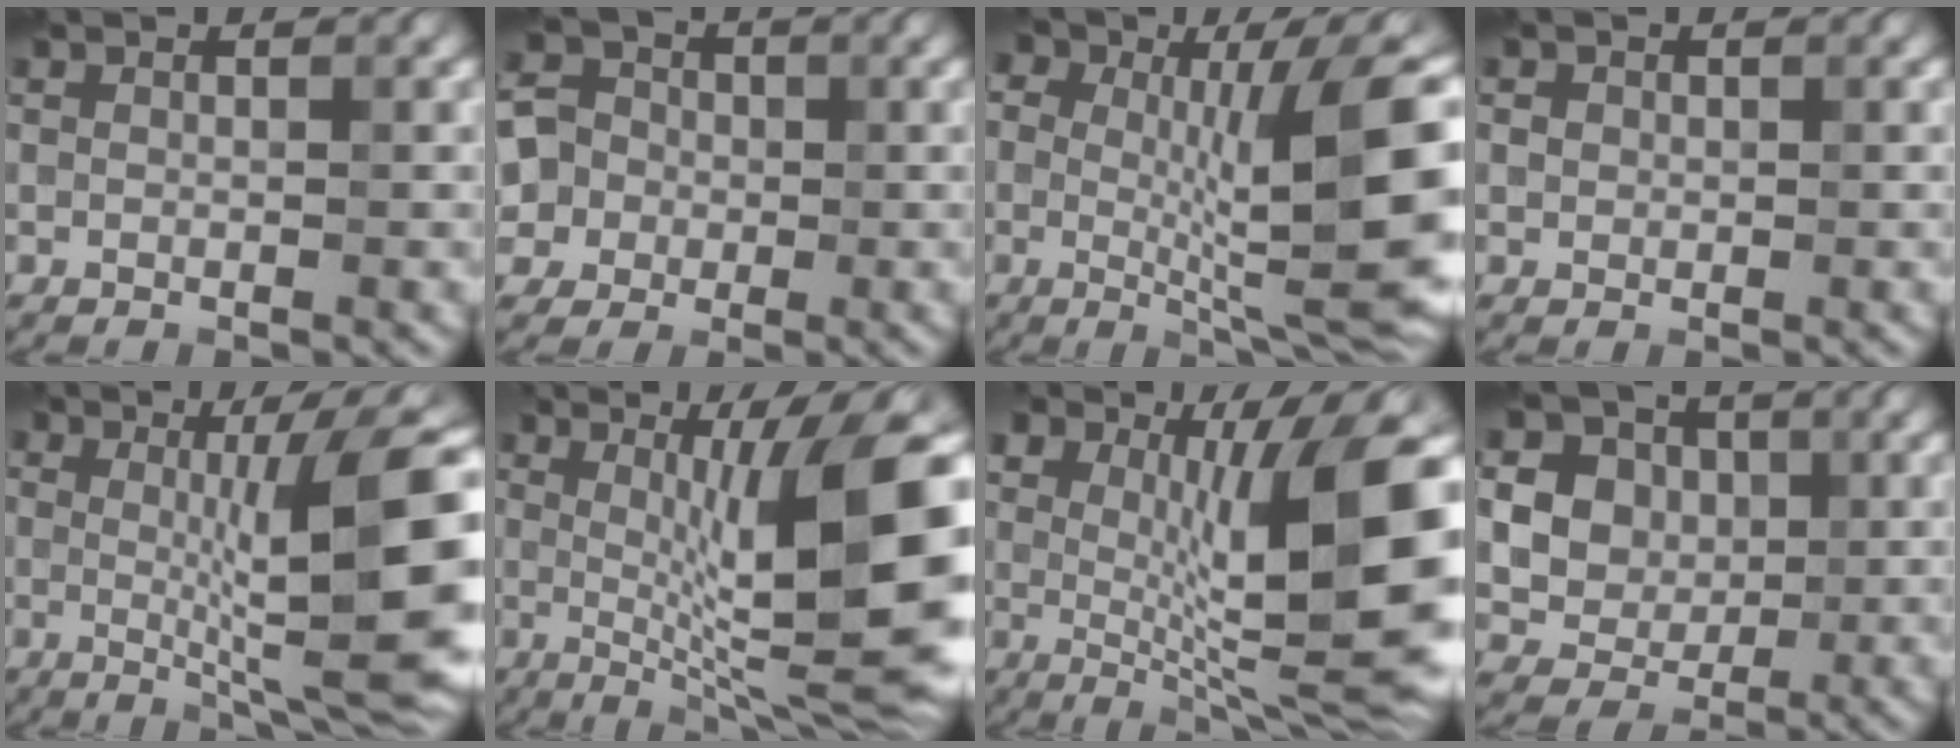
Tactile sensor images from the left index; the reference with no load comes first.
{"total": 7.3, "force": [-0.8, 6.8, 2.5], "torque": [-0.057, 0.020, -0.047]}
{"total": 13.2, "force": [0.9, 4.3, 12.5], "torque": [-0.177, -0.004, 0.010]}
{"total": 0.8, "force": [0.1, 0.7, 0.2], "torque": [0.001, -0.002, 0.001]}
{"total": 12.1, "force": [0.6, 2.3, 11.9], "torque": [-0.148, -0.002, 0.011]}
{"total": 12.3, "force": [0.8, 2.4, 12.0], "torque": [-0.162, 0.002, 0.015]}
{"total": 12.0, "force": [1.7, 3.5, 11.3], "torque": [-0.160, -0.004, 0.027]}
{"total": 11.0, "force": [3.3, 9.1, 5.1], "torque": [-0.102, 0.028, 0.041]}